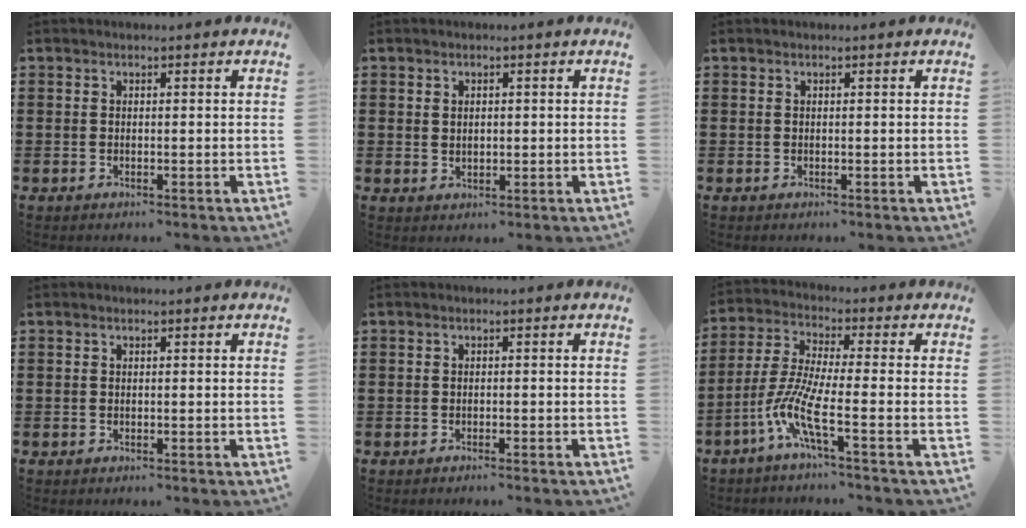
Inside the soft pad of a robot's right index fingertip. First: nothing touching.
{"total": 1.1, "force": [0.4, 0.6, 0.8], "torque": [-0.018, 0.002, 0.009]}
{"total": 0.0}
{"total": 0.0}
{"total": 0.7, "force": [-0.6, -0.3, 0.2], "torque": [-0.007, -0.005, -0.010]}
{"total": 7.8, "force": [-3.7, 1.1, 6.8], "torque": [-0.174, -0.017, -0.082]}